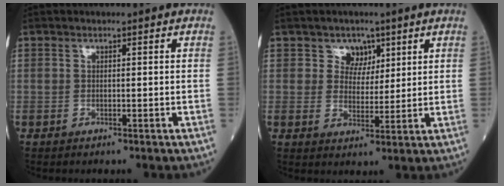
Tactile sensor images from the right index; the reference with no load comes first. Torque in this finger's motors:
{"motor_torque": [0.01, 0.01, 0.01, 0.01]}